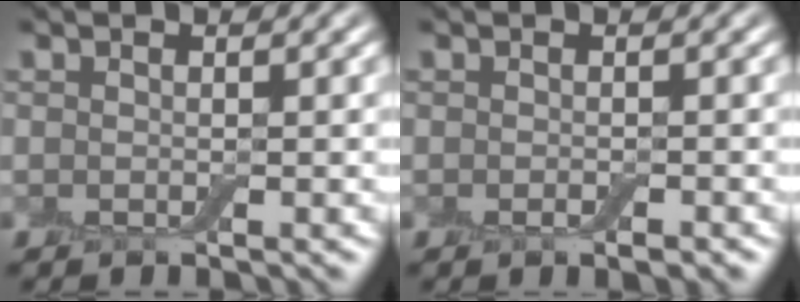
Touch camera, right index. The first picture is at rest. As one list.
[{"total": 1.1, "force": [-0.5, 0.4, 0.9], "torque": [-0.014, -0.003, -0.007]}]